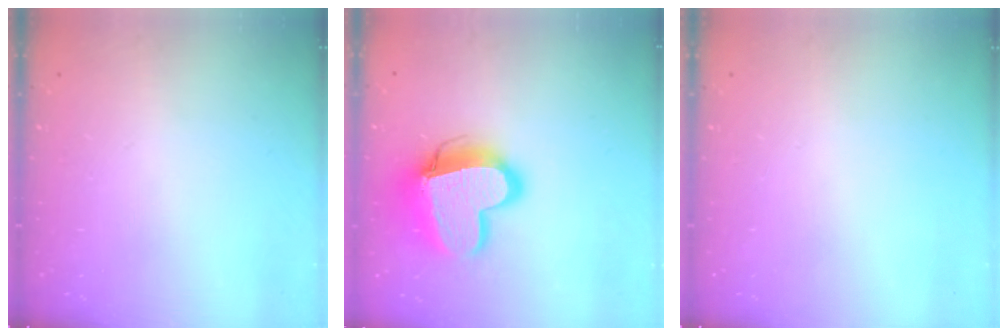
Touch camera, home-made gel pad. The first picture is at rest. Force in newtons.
{"total": 17.7, "press": 17.6, "slide": 1.5}
{"total": 0.0}